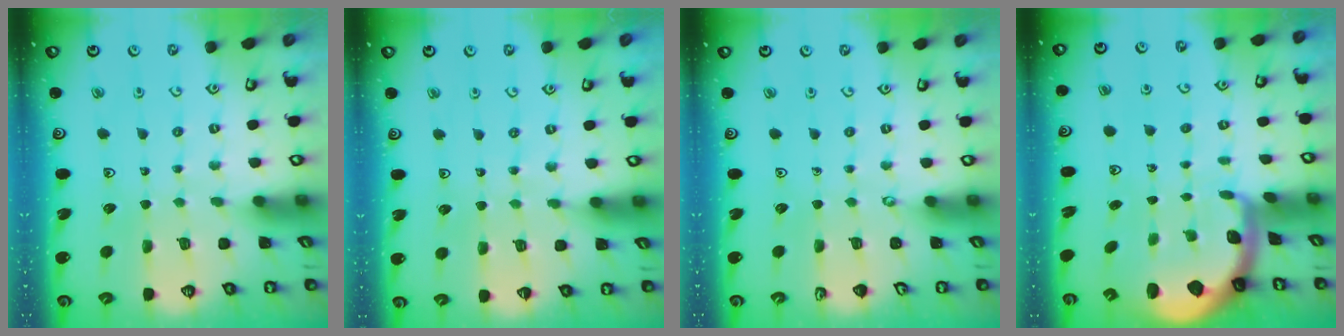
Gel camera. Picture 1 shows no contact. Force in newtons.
{"total": 3.4, "press": 3.4, "slide": 0.5}
{"total": 0.0}
{"total": 1.1, "press": 1.0, "slide": 0.3}